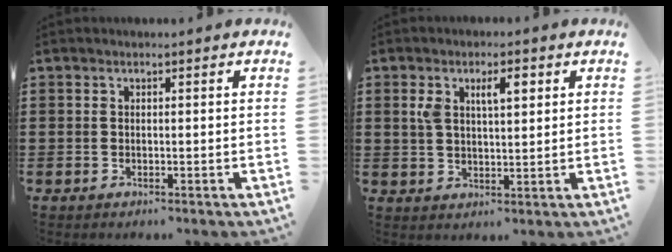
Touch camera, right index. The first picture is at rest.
{"total": 5.0, "force": [1.8, 2.1, 4.1], "torque": [-0.080, 0.008, 0.027]}